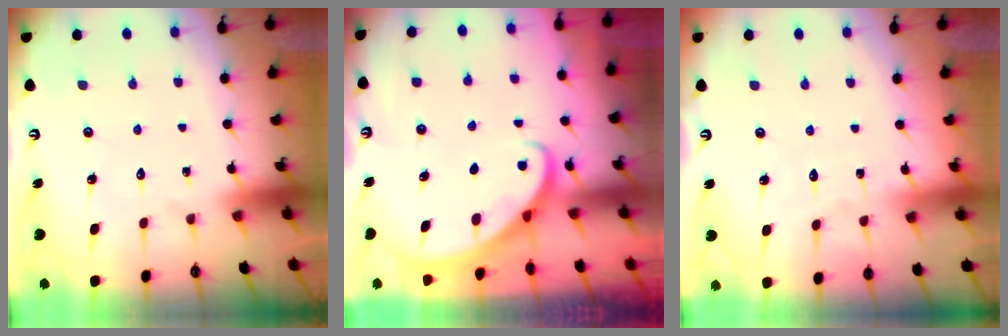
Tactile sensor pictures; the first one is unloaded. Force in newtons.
{"total": 2.8, "press": 2.8, "slide": 0.2}
{"total": 2.6, "press": 2.6, "slide": 0.4}